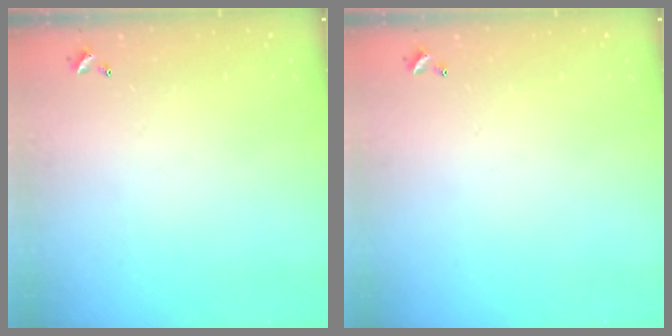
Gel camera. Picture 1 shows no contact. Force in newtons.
{"total": 0.0}